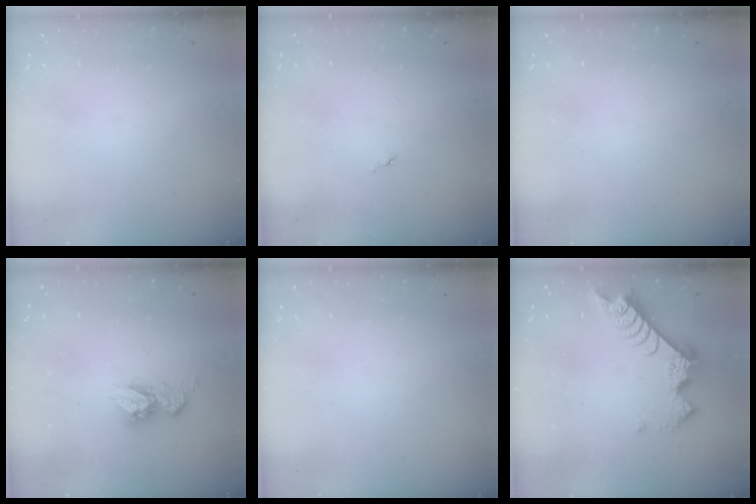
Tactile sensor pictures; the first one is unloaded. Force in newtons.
{"total": 3.0, "press": 3.0, "slide": 0.2}
{"total": 0.0}
{"total": 9.3, "press": 9.3, "slide": 0.9}
{"total": 0.0}
{"total": 8.6, "press": 8.6, "slide": 0.8}